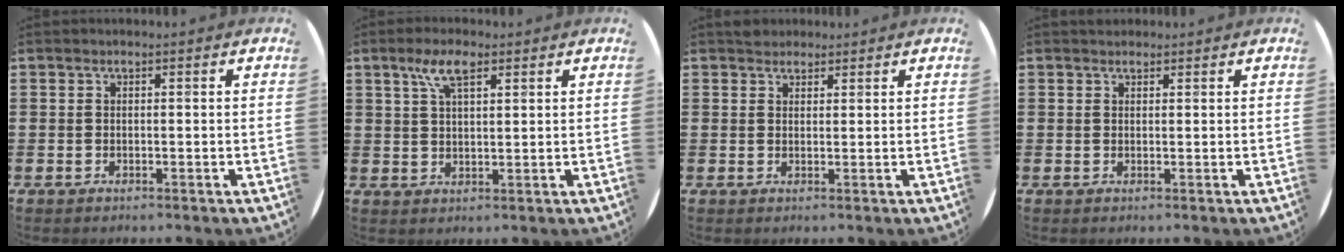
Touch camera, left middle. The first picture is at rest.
{"total": 5.0, "force": [3.0, 1.8, 3.6], "torque": [-0.071, 0.006, 0.050]}
{"total": 1.8, "force": [1.7, 0.7, -0.2], "torque": [0.009, 0.003, 0.031]}
{"total": 0.8, "force": [0.7, 0.2, -0.2], "torque": [0.003, 0.004, 0.013]}